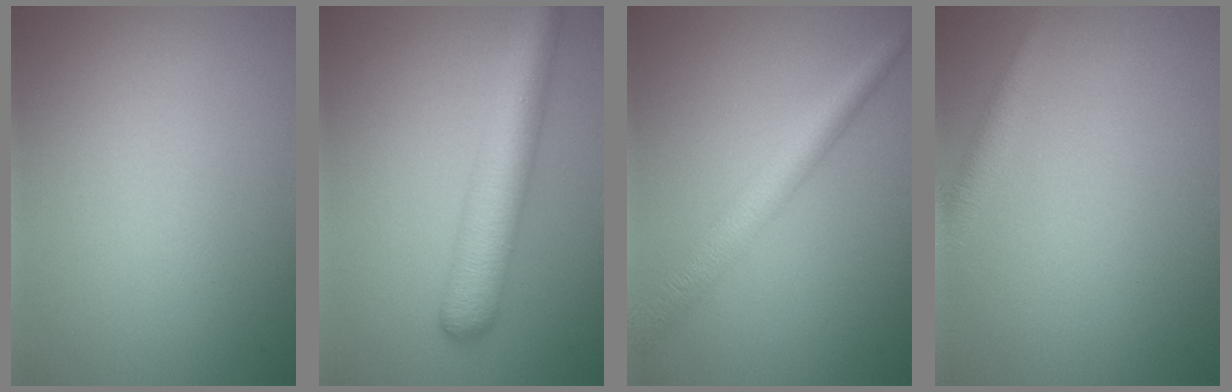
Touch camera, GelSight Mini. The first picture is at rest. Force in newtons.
{"total": 6.3, "press": 6.3, "slide": 0.2}
{"total": 3.9, "press": 3.9, "slide": 0.0}
{"total": 2.4, "press": 2.4, "slide": 0.1}